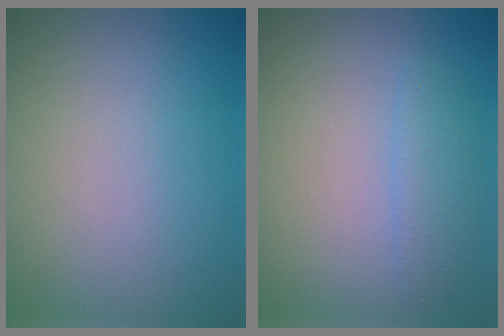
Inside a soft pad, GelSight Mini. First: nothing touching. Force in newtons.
{"total": 1.7, "press": 1.7, "slide": 0.1}